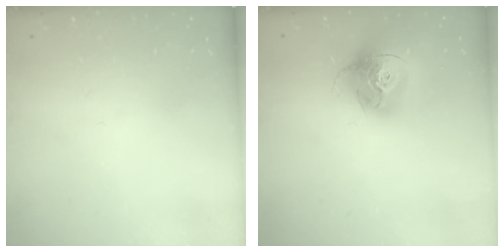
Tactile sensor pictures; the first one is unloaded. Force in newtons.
{"total": 15.3, "press": 15.2, "slide": 1.8}